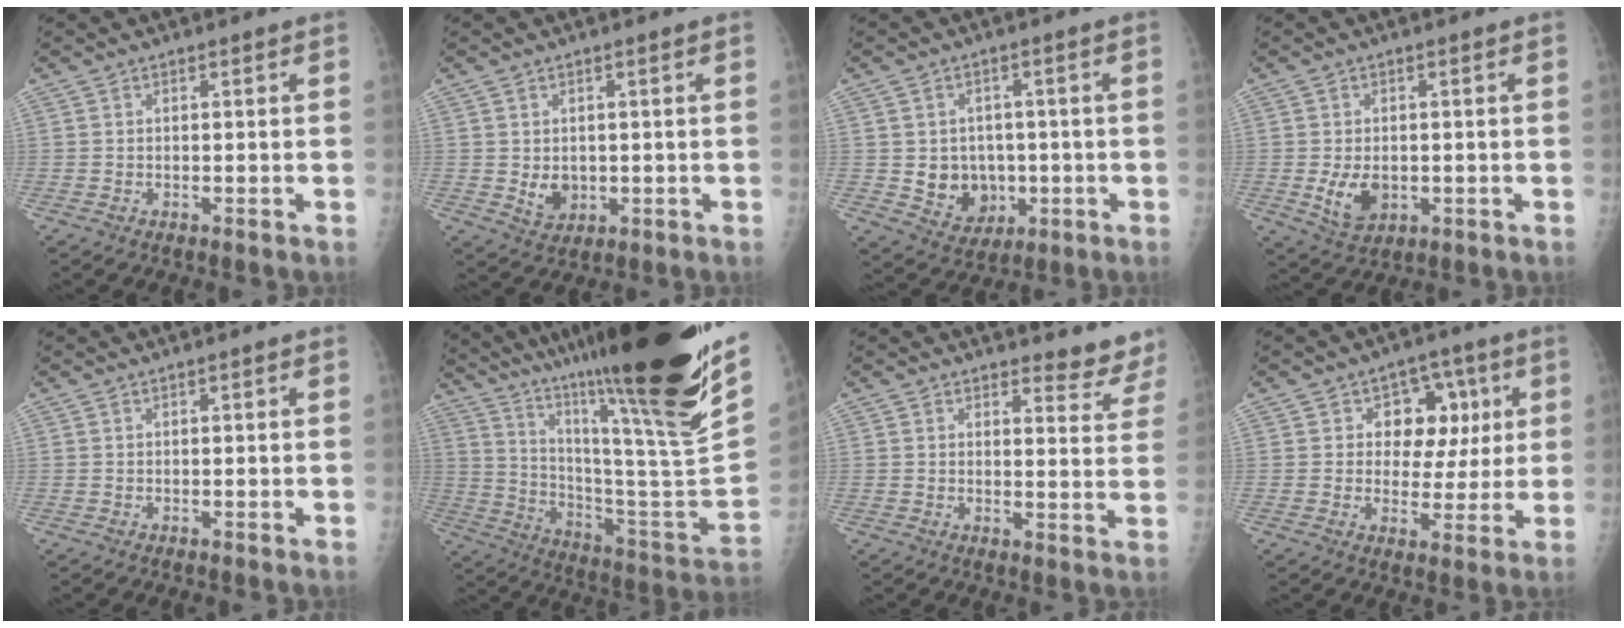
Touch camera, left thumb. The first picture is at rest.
{"total": 4.0, "force": [0.0, 3.3, 2.4], "torque": [-0.024, -0.007, 0.014]}
{"total": 8.3, "force": [-0.7, 7.2, 4.1], "torque": [-0.026, 0.000, 0.005]}
{"total": 5.9, "force": [-0.9, 4.1, 4.2], "torque": [-0.064, -0.009, -0.003]}
{"total": 0.0}
{"total": 39.5, "force": [26.6, 4.8, 28.8], "torque": [-0.365, -0.112, 0.407]}
{"total": 7.0, "force": [6.6, 2.2, 0.2], "torque": [0.032, -0.054, 0.056]}
{"total": 10.0, "force": [2.8, 7.8, 5.6], "torque": [-0.016, 0.000, 0.037]}